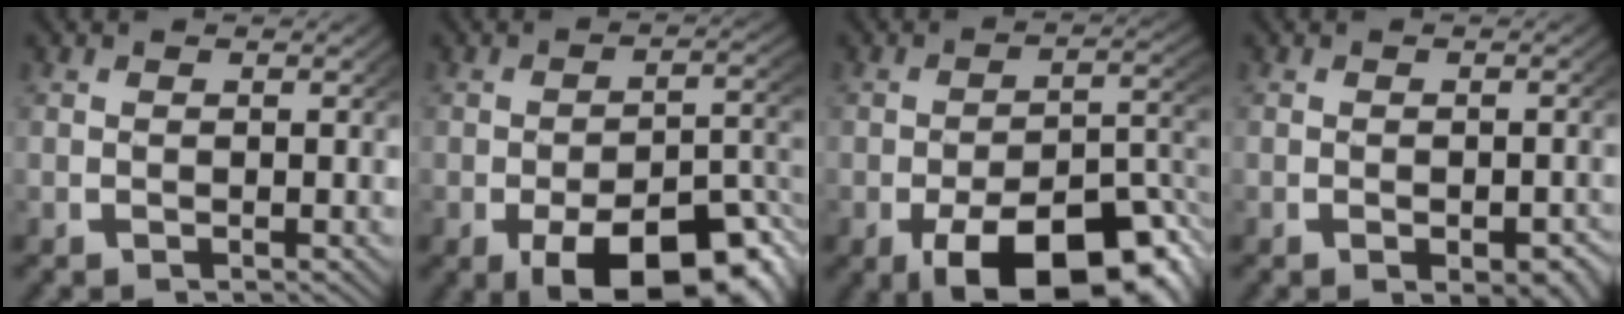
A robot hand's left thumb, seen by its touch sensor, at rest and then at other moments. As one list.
[{"total": 11.4, "force": [-5.0, 5.8, 8.4], "torque": [-0.120, -0.040, -0.049]}, {"total": 13.1, "force": [-5.8, 6.7, 9.6], "torque": [-0.143, -0.048, -0.055]}, {"total": 2.6, "force": [-1.0, 1.4, 1.9], "torque": [-0.029, -0.015, -0.009]}]